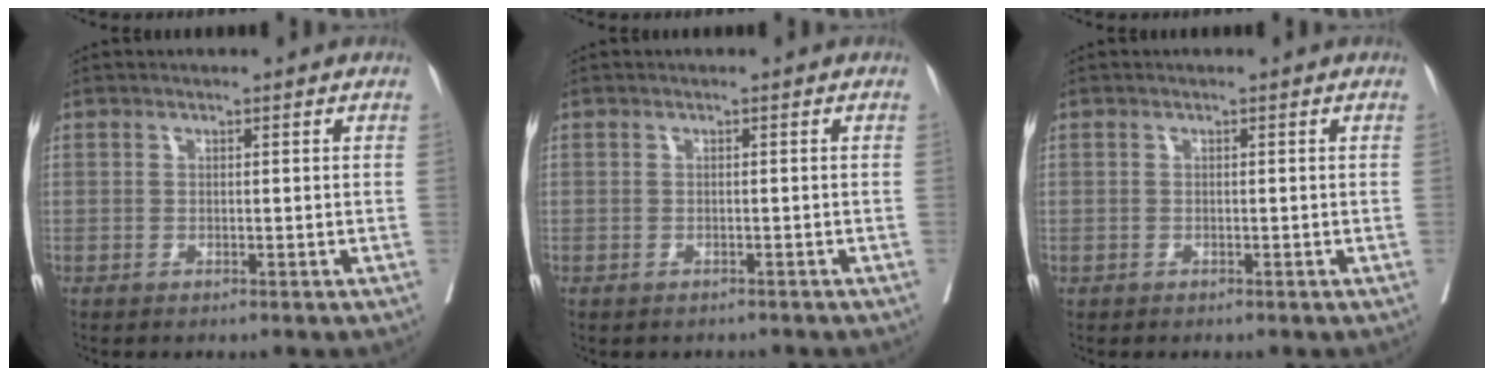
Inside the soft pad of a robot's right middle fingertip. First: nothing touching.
{"total": 1.4, "force": [-1.2, 0.6, 0.2], "torque": [-0.008, -0.001, -0.016]}
{"total": 0.0}